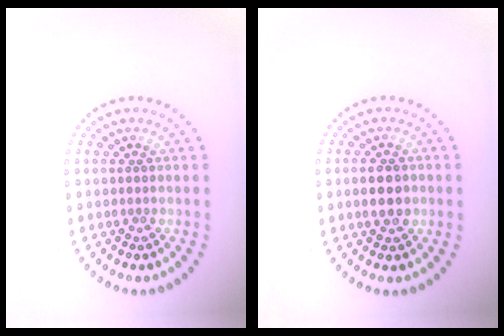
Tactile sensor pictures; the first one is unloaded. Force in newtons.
{"total": 2.8, "press": 2.8, "slide": 0.0}